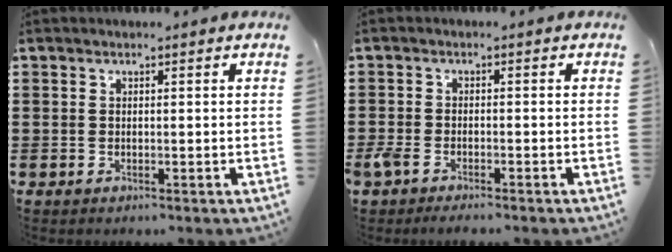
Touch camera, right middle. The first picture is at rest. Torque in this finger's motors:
{"motor_torque": [0.39, -0.15, 0.30, 0.04]}